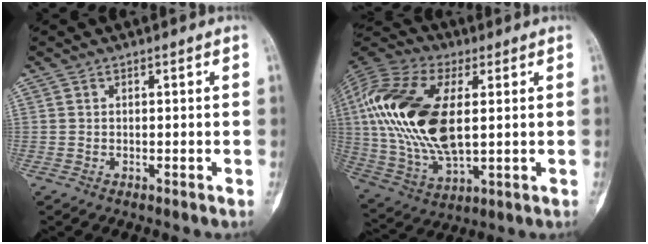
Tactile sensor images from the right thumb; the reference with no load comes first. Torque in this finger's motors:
{"motor_torque": [-0.88, 2.87, 2.38, 0.39, 0.83]}